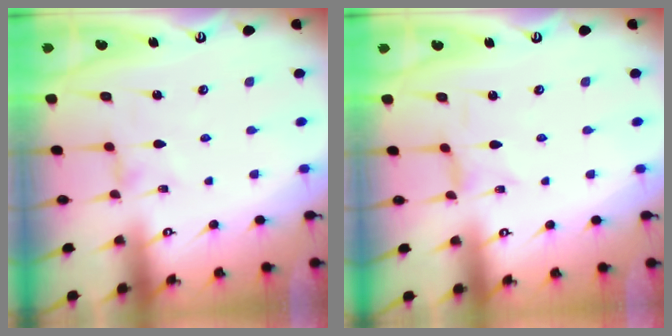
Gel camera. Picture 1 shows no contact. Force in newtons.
{"total": 0.0}